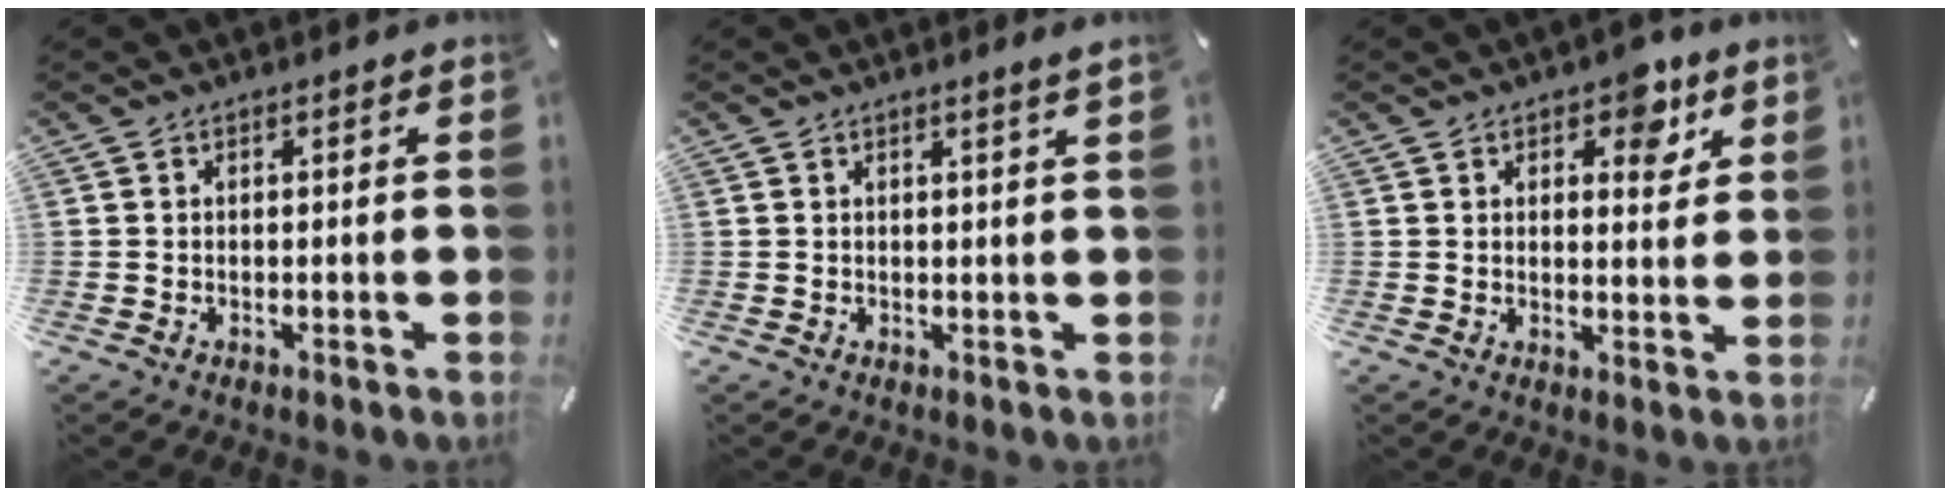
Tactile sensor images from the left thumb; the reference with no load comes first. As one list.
[{"total": 1.6, "force": [1.1, -0.1, 1.2], "torque": [-0.022, -0.001, 0.018]}, {"total": 7.4, "force": [4.3, 4.3, 4.3], "torque": [-0.033, -0.022, 0.066]}]